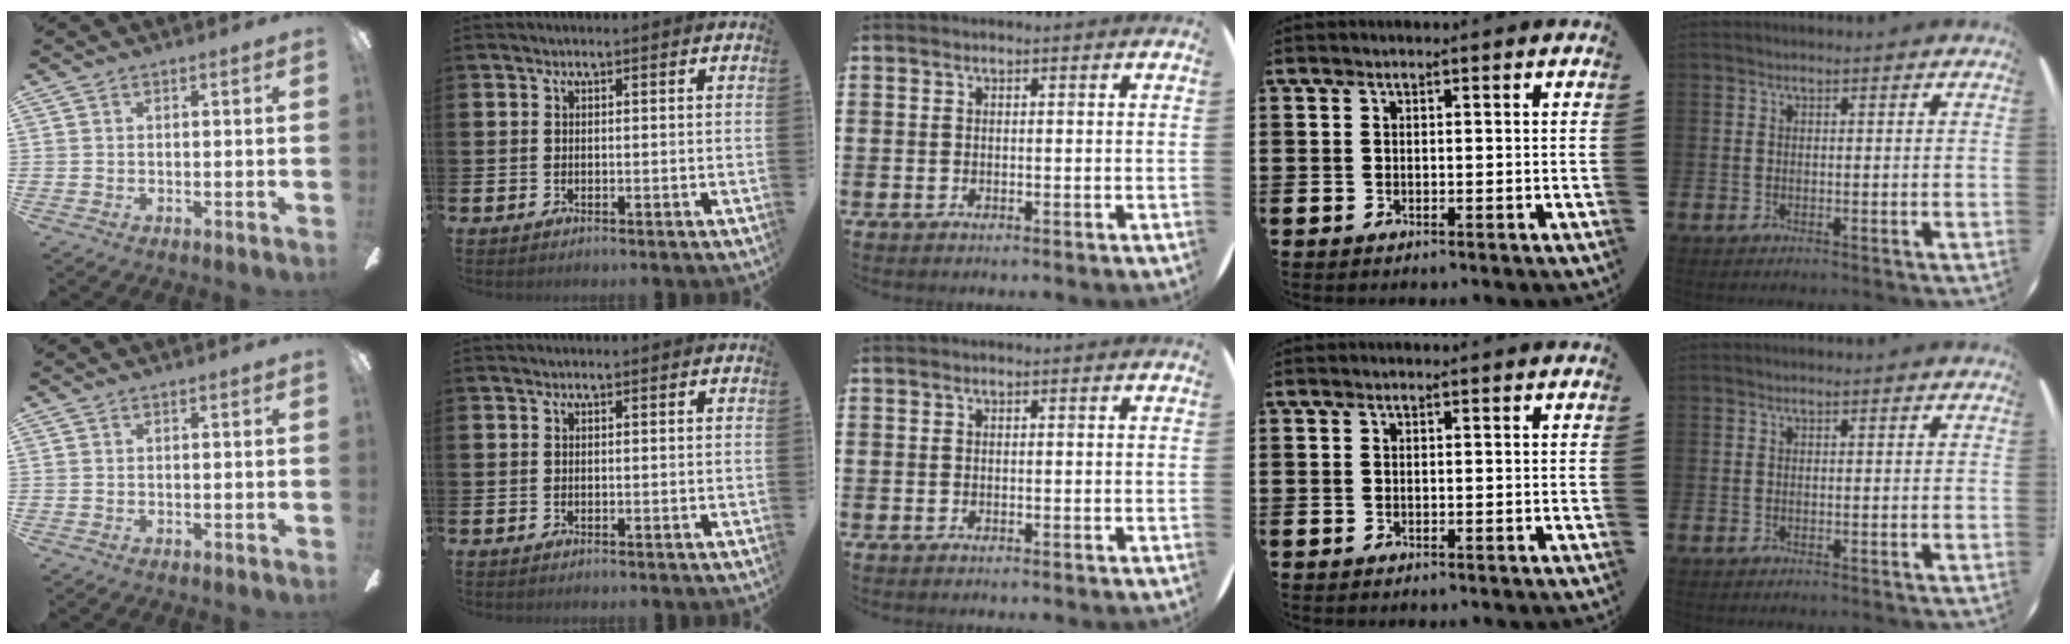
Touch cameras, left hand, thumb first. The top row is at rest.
{}